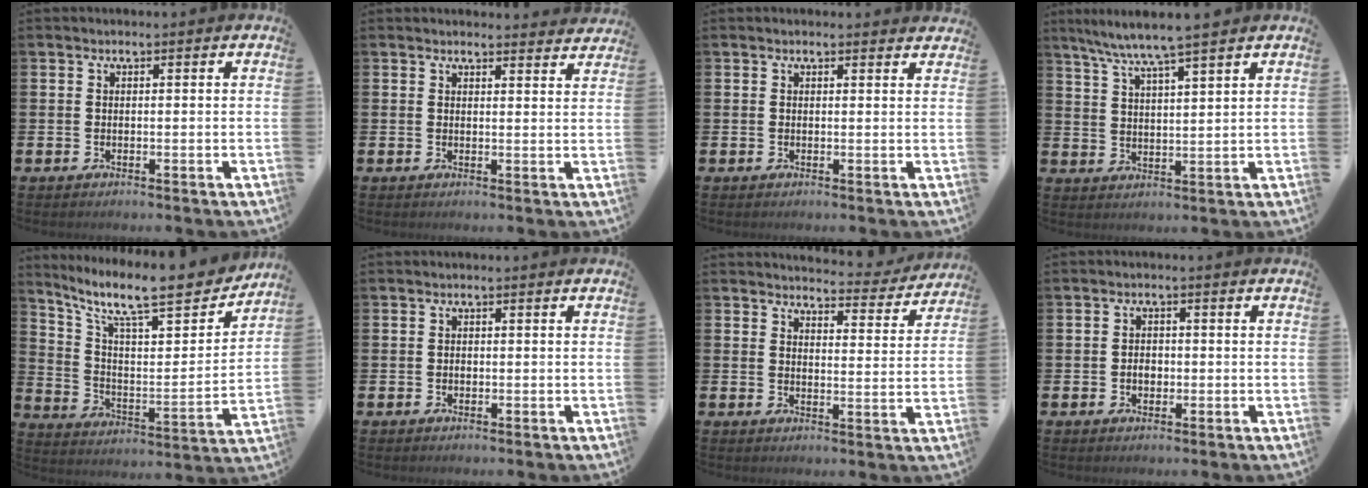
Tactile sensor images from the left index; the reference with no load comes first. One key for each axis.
{"total": 2.5, "fx": 2.5, "fy": 0.3, "fz": -0.1, "tx": 0.013, "ty": -0.020, "tz": 0.043}
{"total": 0.9, "fx": 0.9, "fy": 0.2, "fz": 0.1, "tx": 0.005, "ty": 0.000, "tz": 0.016}
{"total": 6.3, "fx": 5.8, "fy": -0.4, "fz": 2.5, "tx": -0.071, "ty": -0.026, "tz": 0.102}
{"total": 12.1, "fx": 10.0, "fy": 3.2, "fz": 6.1, "tx": -0.133, "ty": -0.074, "tz": 0.165}
{"total": 0.6, "fx": -0.3, "fy": 0.4, "fz": 0.3, "tx": -0.003, "ty": 0.003, "tz": -0.007}
{"total": 3.8, "fx": 3.7, "fy": 0.8, "fz": 0.4, "tx": -0.011, "ty": -0.032, "tz": 0.060}
{"total": 2.1, "fx": -0.5, "fy": 1.5, "fz": 1.3, "tx": -0.015, "ty": 0.000, "tz": -0.015}